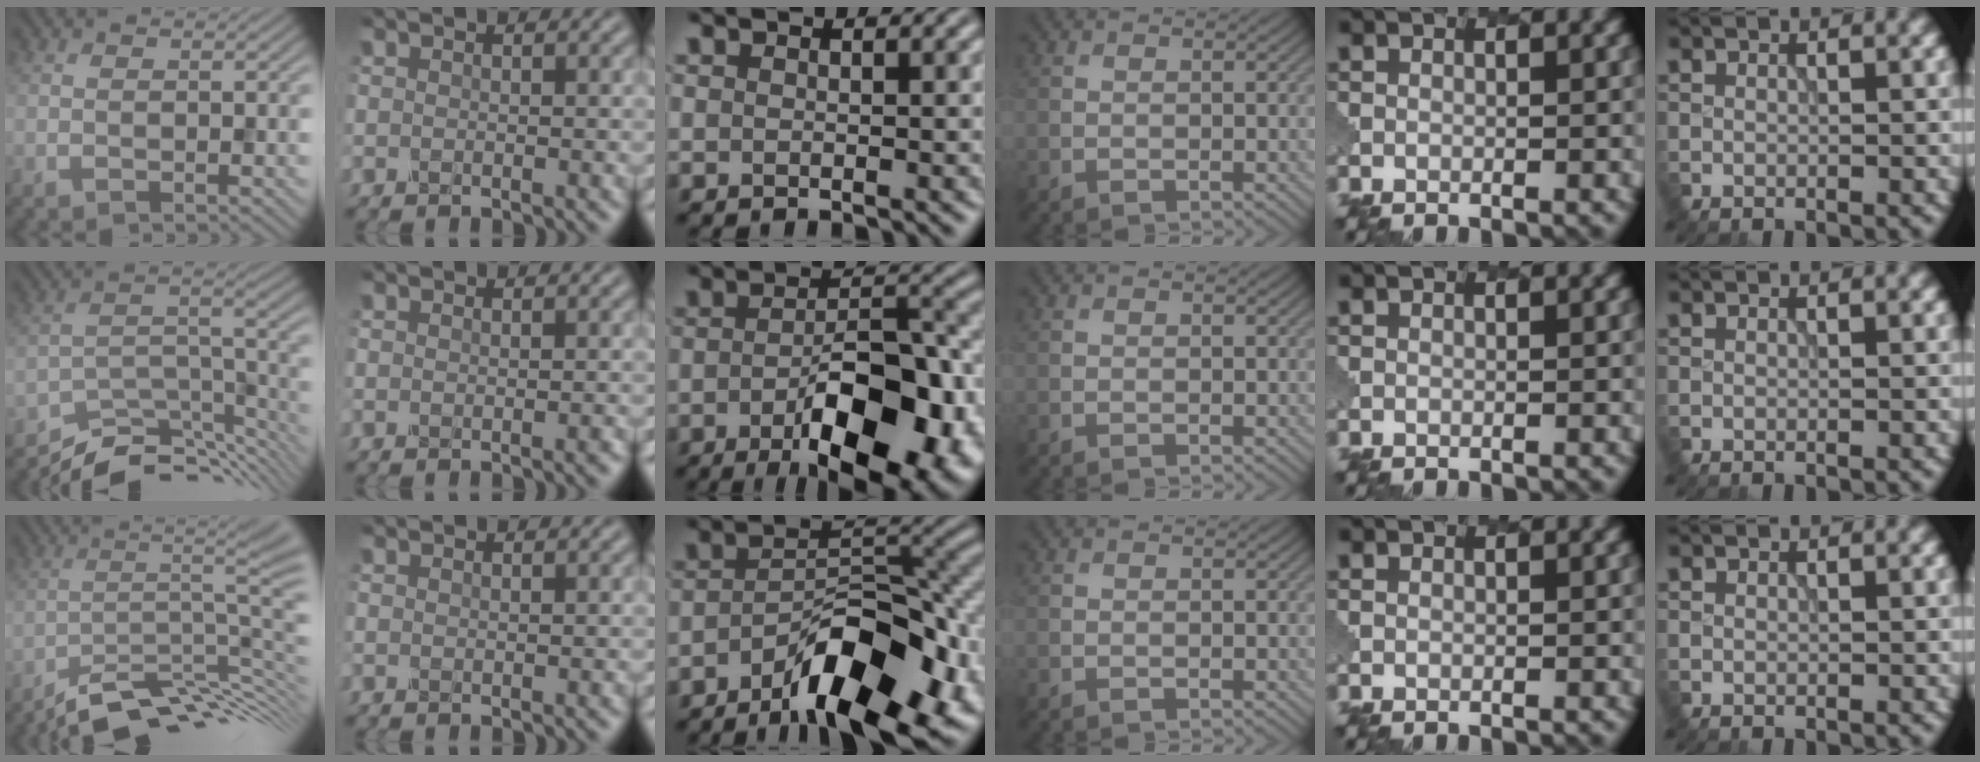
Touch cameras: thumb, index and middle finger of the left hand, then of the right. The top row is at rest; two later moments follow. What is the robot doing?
{"motion": "dispense", "object": "glue stick"}